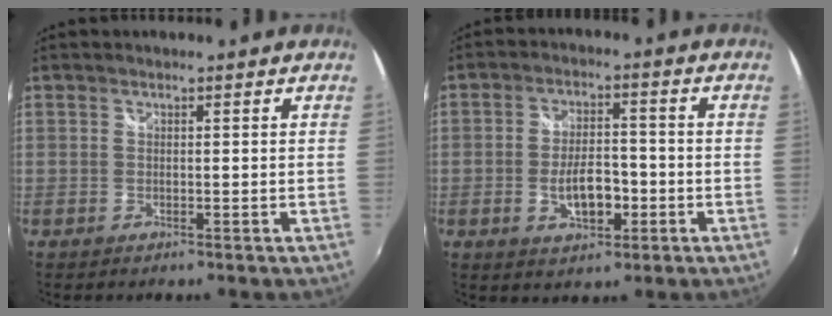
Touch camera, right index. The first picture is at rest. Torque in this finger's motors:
{"motor_torque": [0.28, -0.15, 0.25, 0.08]}